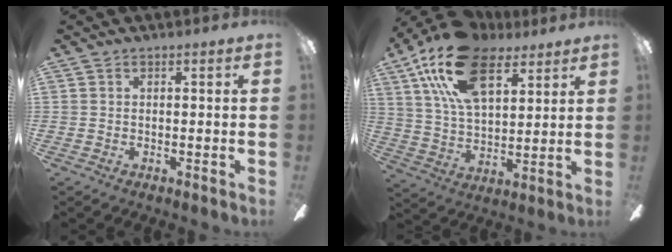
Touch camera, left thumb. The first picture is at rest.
{"total": 20.7, "force": [11.7, 10.6, 13.4], "torque": [-0.248, -0.035, 0.207]}